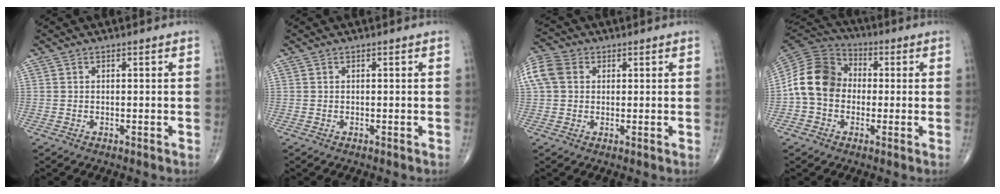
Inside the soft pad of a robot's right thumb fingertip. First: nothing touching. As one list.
[{"total": 0.0}, {"total": 10.0, "force": [2.5, 7.9, 5.5], "torque": [-0.132, 0.024, 0.044]}, {"total": 12.5, "force": [-0.6, 10.1, 7.3], "torque": [-0.125, 0.036, -0.025]}]